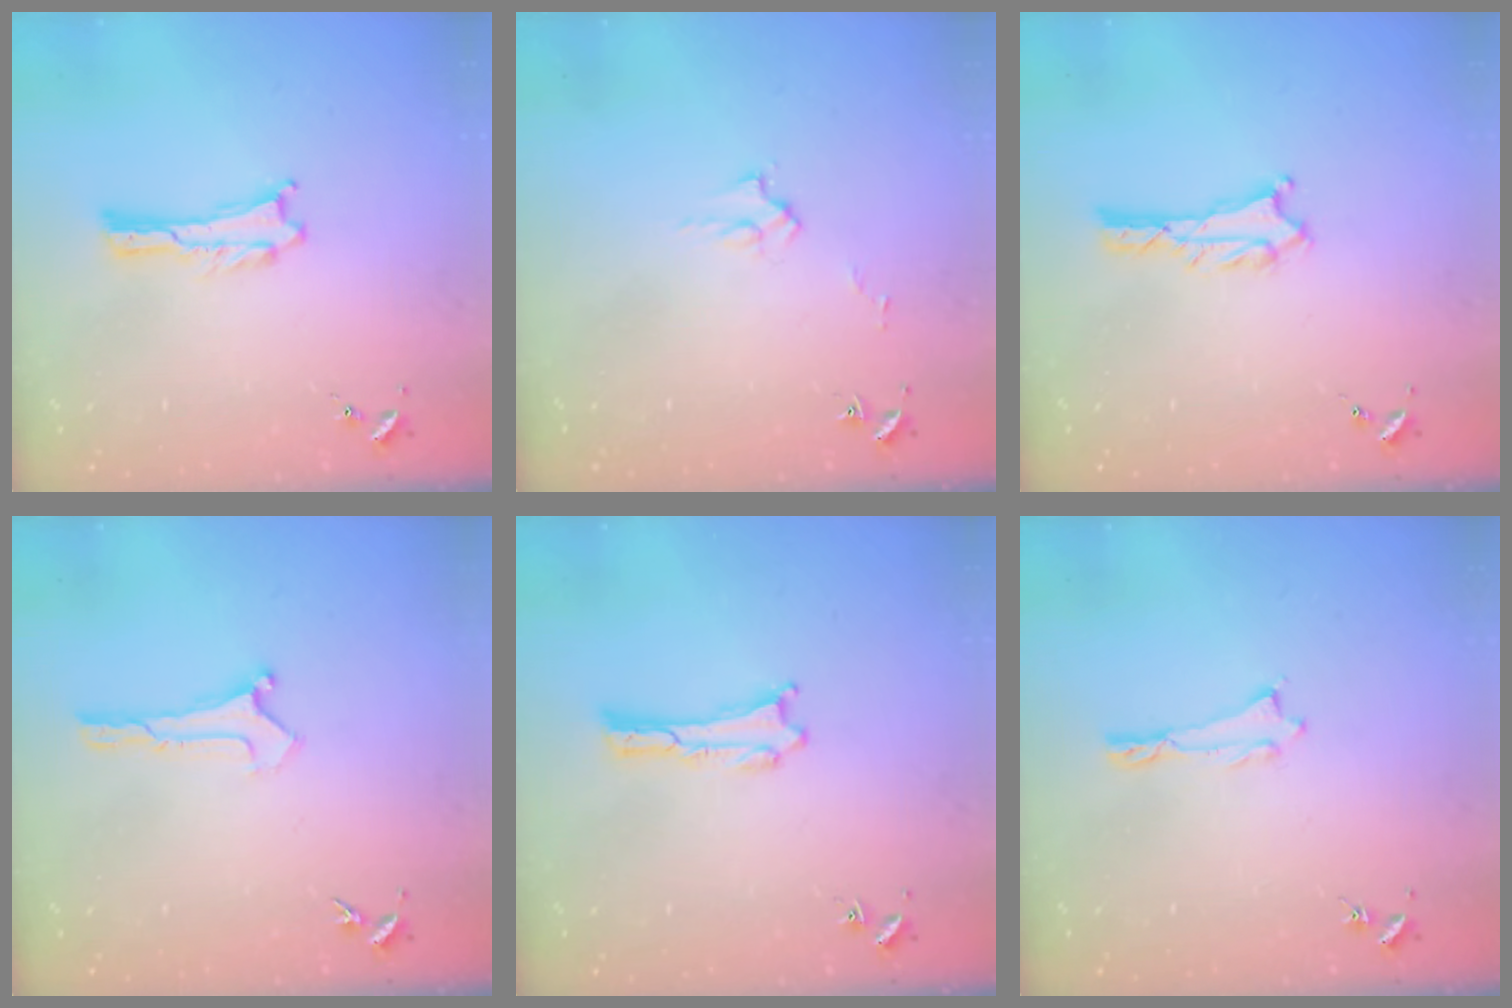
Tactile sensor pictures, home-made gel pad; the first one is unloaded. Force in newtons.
{"total": 2.6, "press": 2.6, "slide": 0.3}
{"total": 2.0, "press": 2.0, "slide": 0.3}
{"total": 0.0}
{"total": 0.0}
{"total": 0.0}